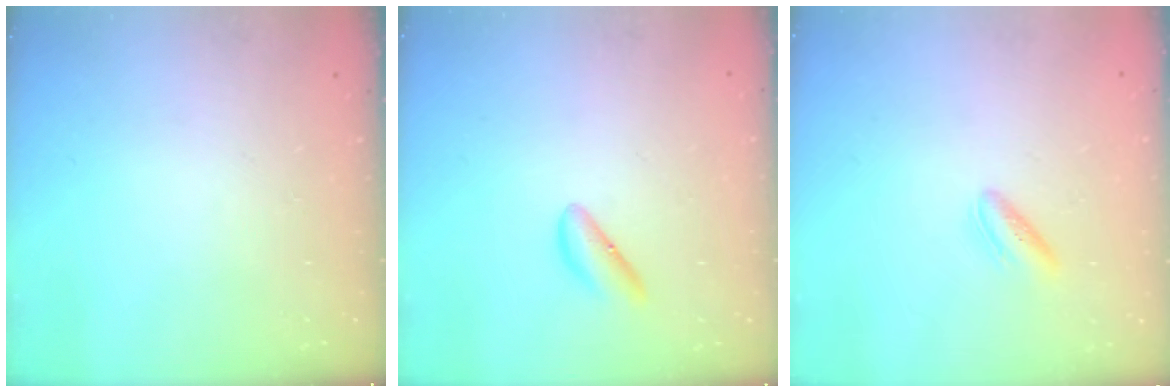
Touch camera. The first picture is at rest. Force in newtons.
{"total": 5.1, "press": 5.0, "slide": 1.2}
{"total": 4.0, "press": 3.8, "slide": 1.0}